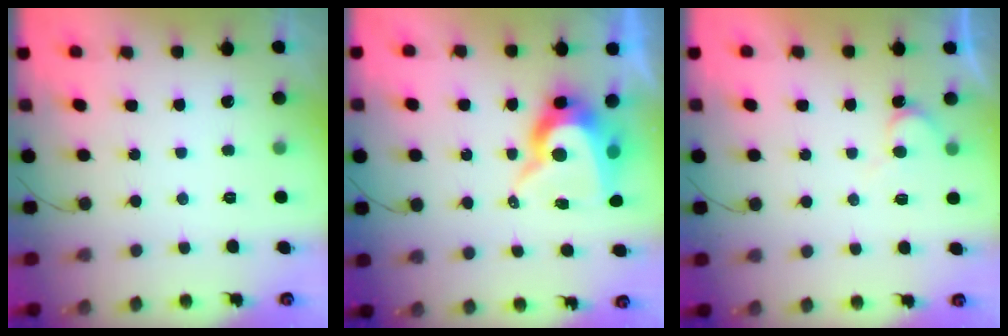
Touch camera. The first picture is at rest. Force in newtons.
{"total": 11.4, "press": 11.3, "slide": 0.8}
{"total": 5.9, "press": 5.9, "slide": 0.5}